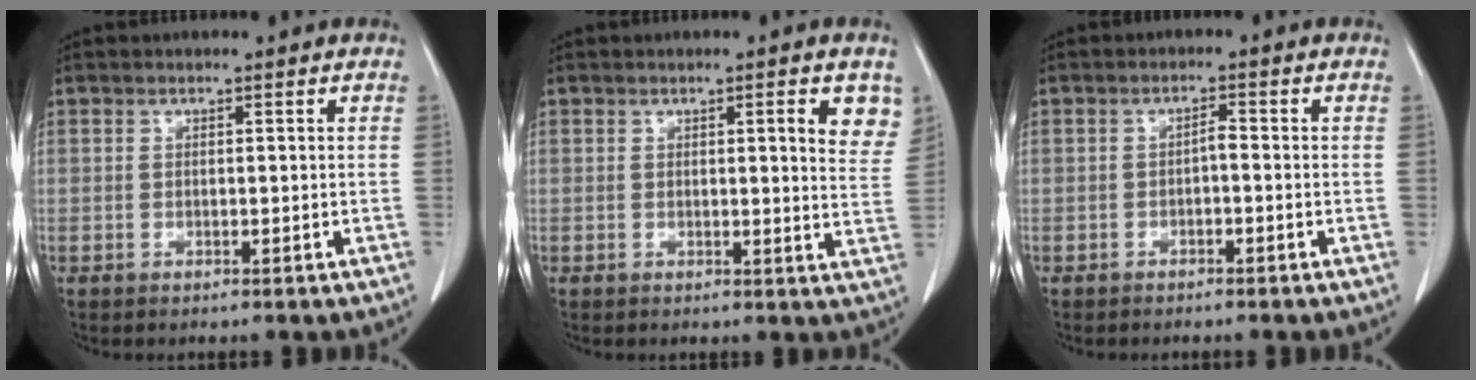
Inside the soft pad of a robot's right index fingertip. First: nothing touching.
{"total": 5.8, "force": [2.7, 0.8, 5.0], "torque": [-0.050, -0.011, 0.025]}
{"total": 1.5, "force": [-0.6, 0.3, 1.4], "torque": [-0.023, 0.004, -0.011]}